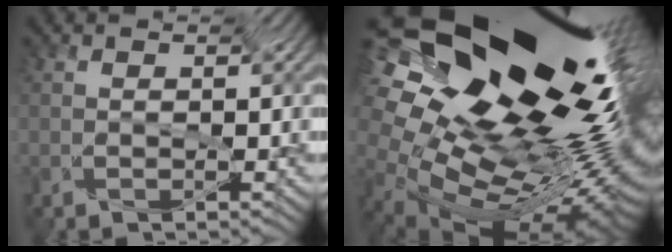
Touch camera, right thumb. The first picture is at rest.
{"total": 15.4, "force": [3.0, 10.0, 11.4], "torque": [-0.238, 0.007, 0.043]}